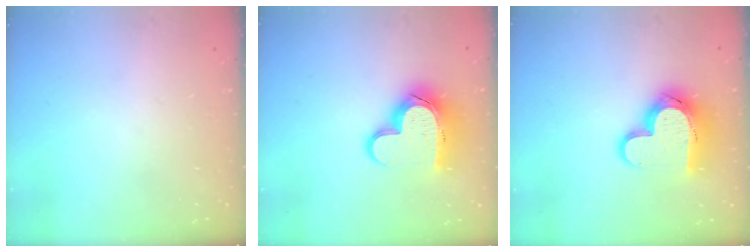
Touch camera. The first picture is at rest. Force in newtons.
{"total": 14.5, "press": 14.4, "slide": 1.1}
{"total": 14.8, "press": 14.7, "slide": 1.3}